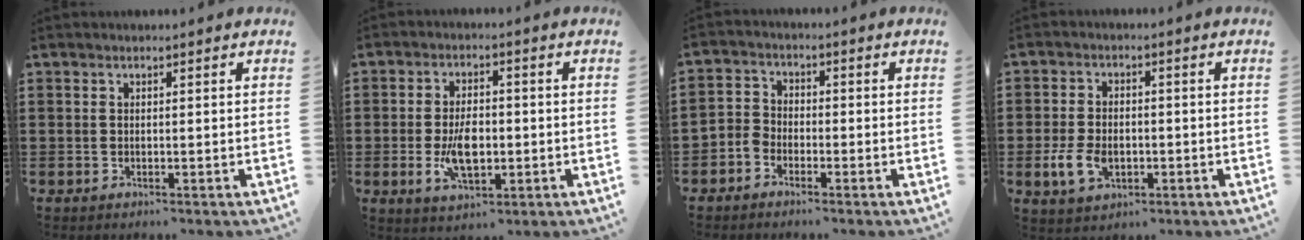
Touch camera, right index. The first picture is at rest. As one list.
[{"total": 6.9, "force": [-1.2, 3.6, 5.8], "torque": [-0.114, -0.003, -0.025]}, {"total": 2.9, "force": [-2.5, 1.4, 0.2], "torque": [-0.019, 0.004, -0.056]}, {"total": 5.2, "force": [-1.5, 3.4, 3.7], "torque": [-0.086, 0.001, -0.030]}]